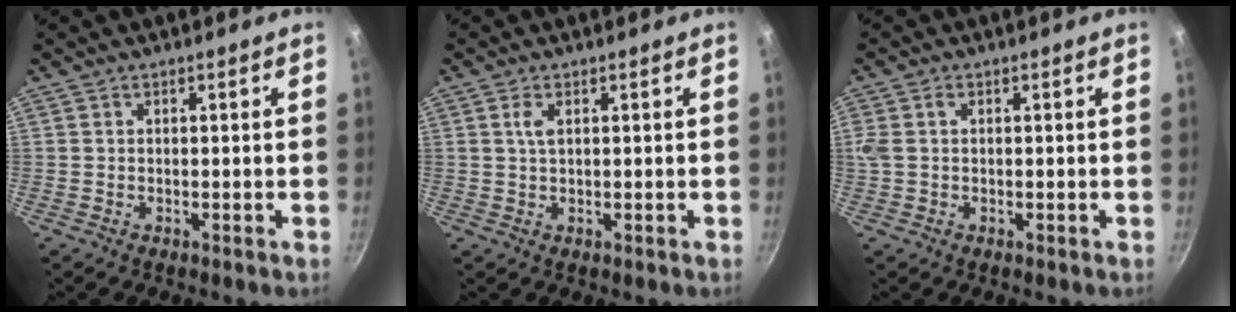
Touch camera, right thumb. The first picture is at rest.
{"total": 2.0, "force": [0.7, 0.9, 1.7], "torque": [-0.033, -0.002, 0.015]}
{"total": 2.5, "force": [0.5, 1.7, 1.8], "torque": [-0.039, 0.005, 0.009]}